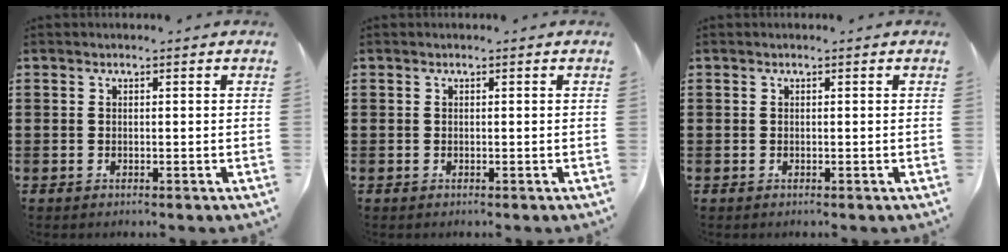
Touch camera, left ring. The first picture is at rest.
{"total": 0.0}
{"total": 0.0}